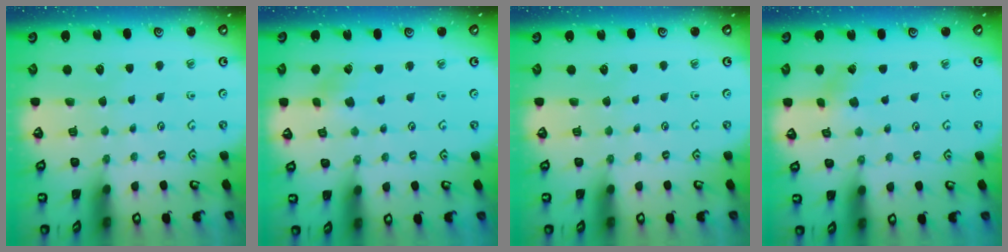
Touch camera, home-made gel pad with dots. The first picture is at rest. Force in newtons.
{"total": 2.0, "press": 2.0, "slide": 0.4}
{"total": 0.0}
{"total": 1.6, "press": 1.5, "slide": 0.2}